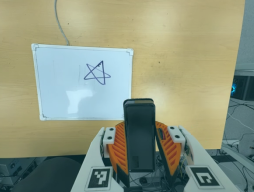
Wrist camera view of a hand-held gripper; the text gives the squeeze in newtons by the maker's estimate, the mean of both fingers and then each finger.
{"total": 6.8, "left": 5.6, "right": 8.0}